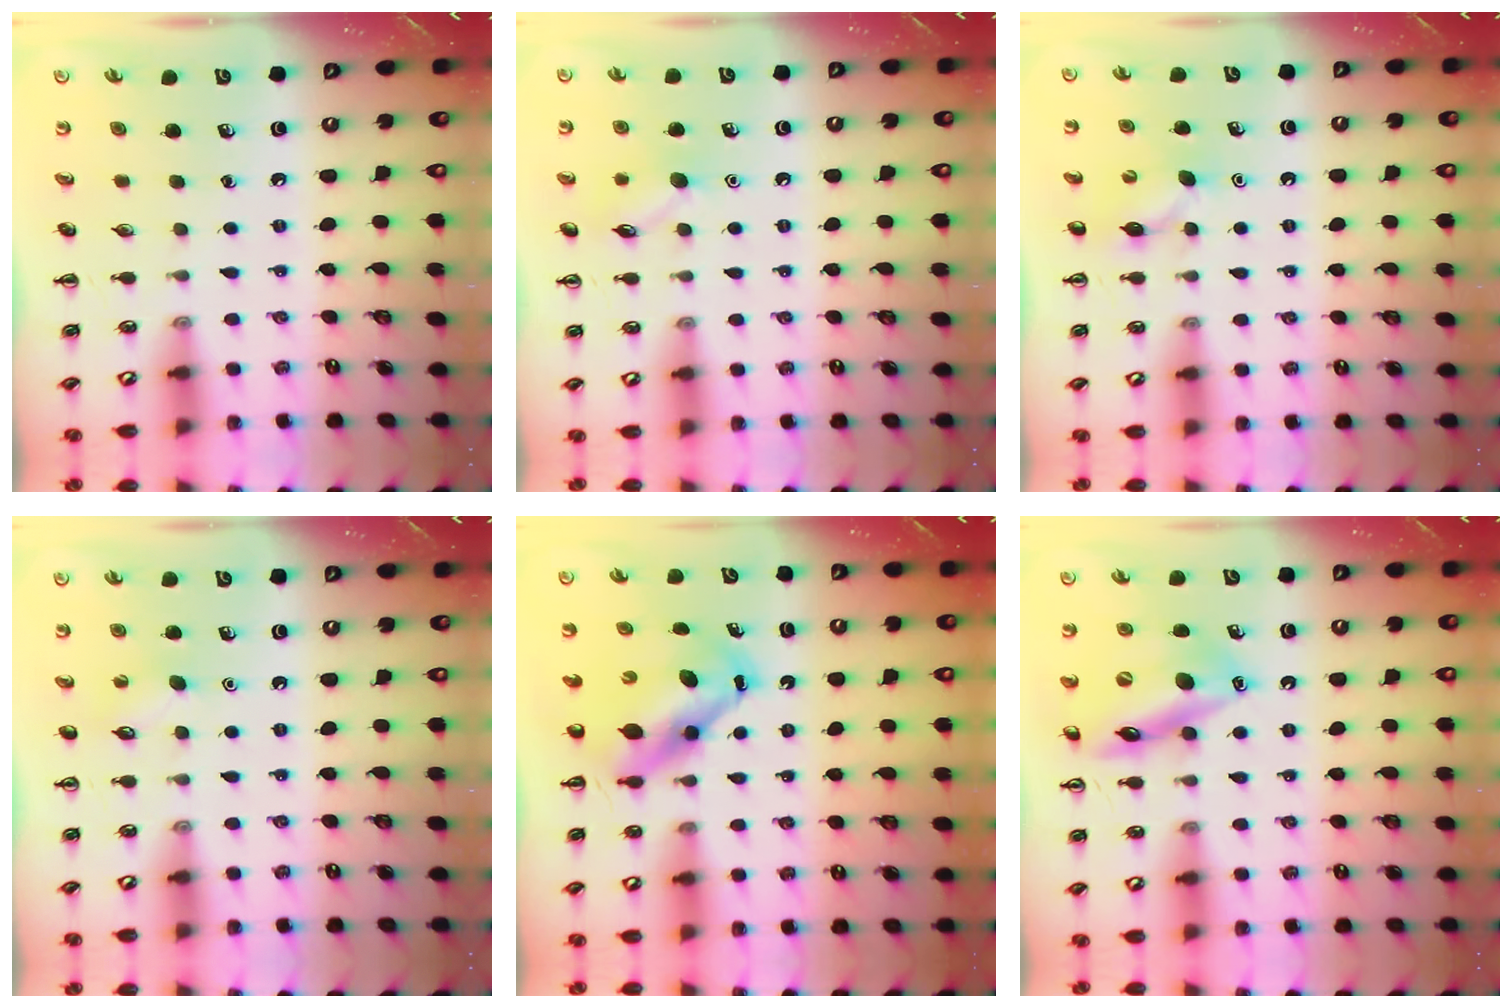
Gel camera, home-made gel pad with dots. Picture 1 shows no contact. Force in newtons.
{"total": 8.7, "press": 8.5, "slide": 1.8}
{"total": 6.2, "press": 6.0, "slide": 1.7}
{"total": 2.9, "press": 2.8, "slide": 0.7}
{"total": 6.9, "press": 6.8, "slide": 1.6}
{"total": 15.5, "press": 15.1, "slide": 3.6}